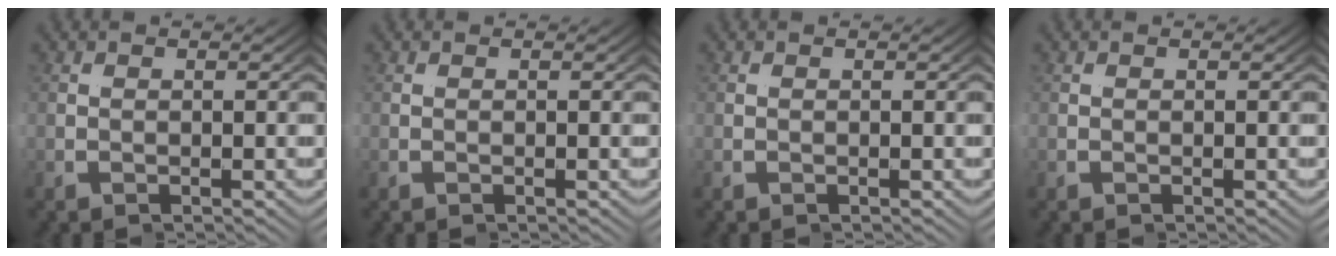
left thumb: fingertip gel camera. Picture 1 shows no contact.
{"total": 0.0}
{"total": 0.0}
{"total": 0.0}